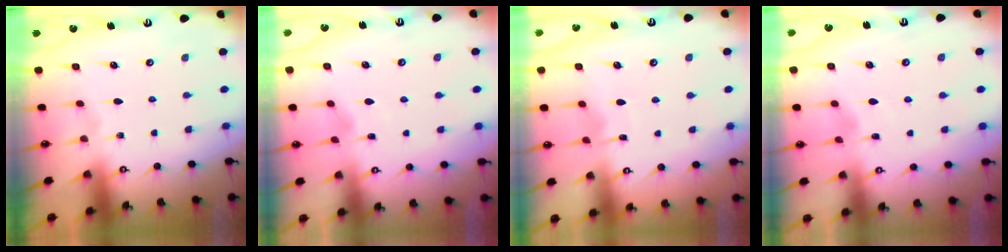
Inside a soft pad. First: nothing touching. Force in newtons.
{"total": 2.1, "press": 2.1, "slide": 0.3}
{"total": 4.8, "press": 4.8, "slide": 0.6}
{"total": 2.1, "press": 2.1, "slide": 0.3}